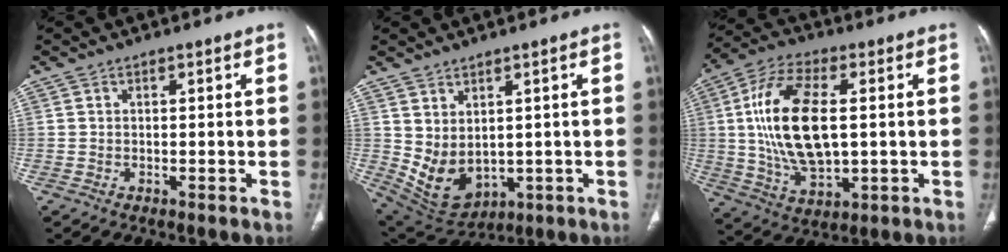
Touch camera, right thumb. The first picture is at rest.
{"total": 9.2, "force": [0.8, 6.1, 6.9], "torque": [-0.111, -0.011, 0.050]}
{"total": 18.7, "force": [1.6, 9.3, 16.1], "torque": [-0.311, 0.000, 0.035]}